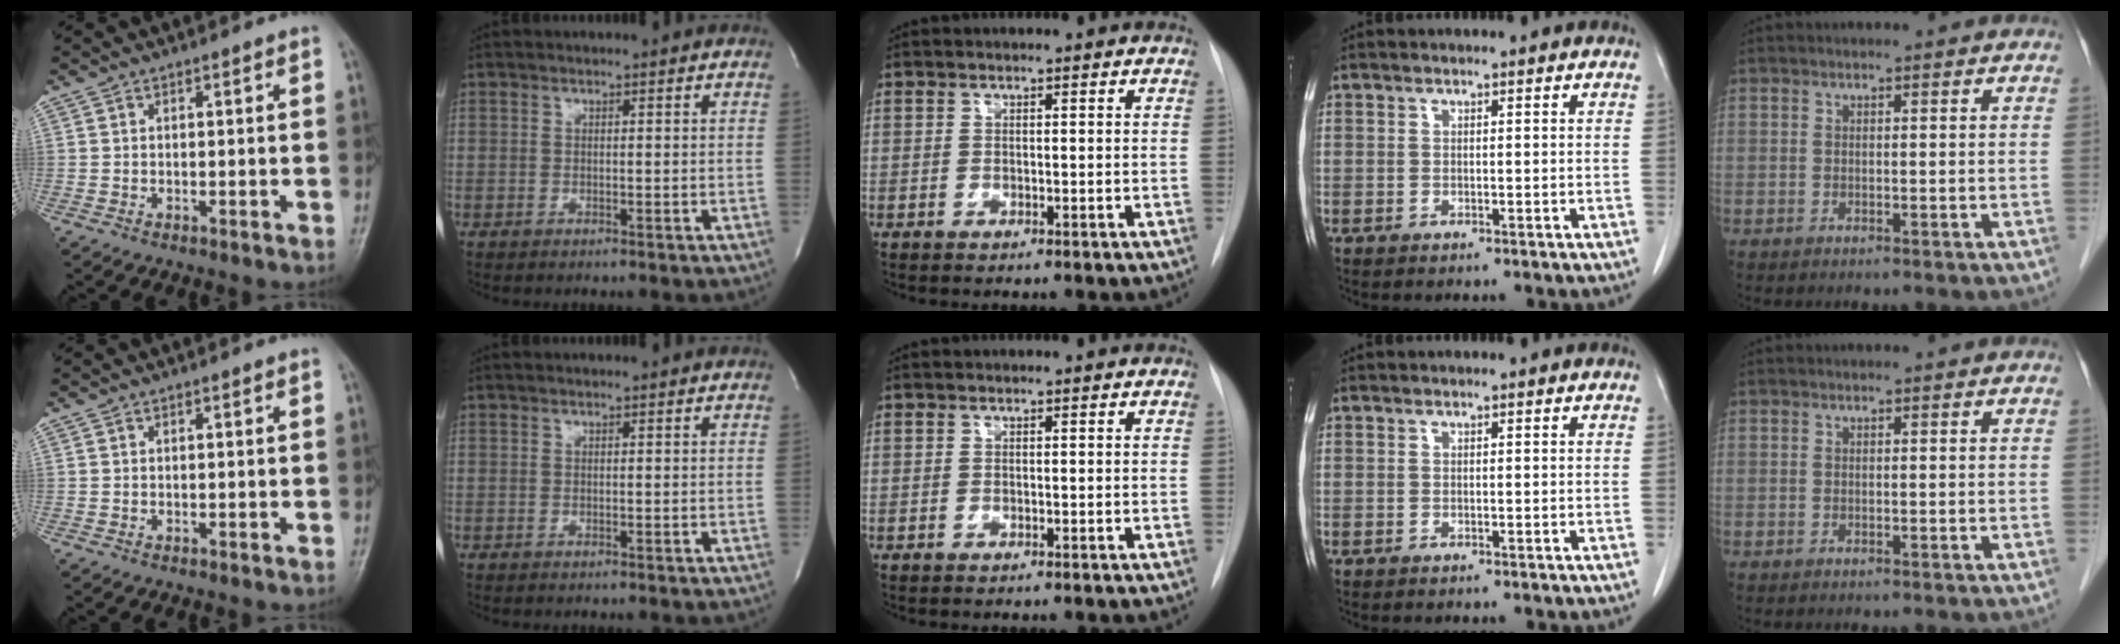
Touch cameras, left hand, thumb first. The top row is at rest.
{}